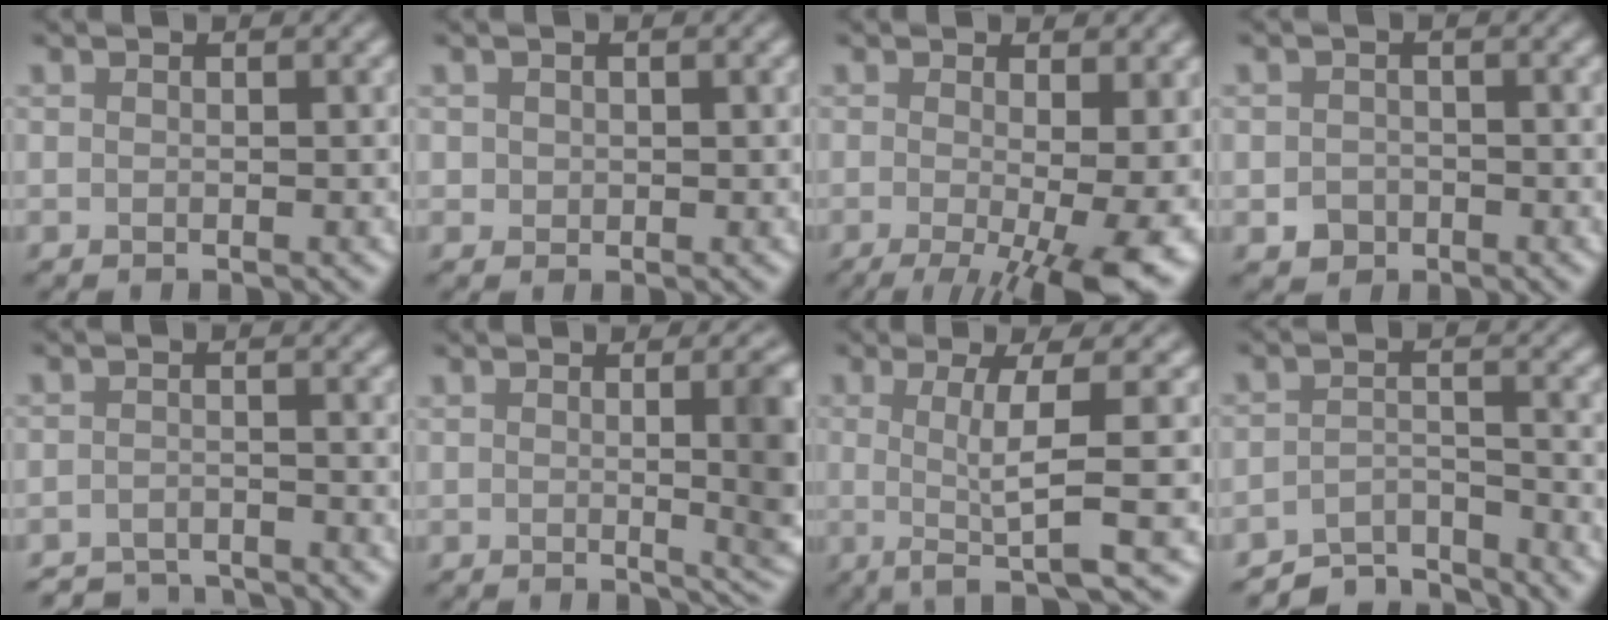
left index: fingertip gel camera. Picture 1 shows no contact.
{"total": 0.9, "force": [0.2, 0.7, 0.4], "torque": [-0.009, -0.002, 0.006]}
{"total": 9.3, "force": [-2.0, 2.5, 8.8], "torque": [-0.112, -0.015, -0.025]}
{"total": 1.6, "force": [-0.8, 1.3, 0.5], "torque": [-0.006, -0.004, -0.019]}
{"total": 3.6, "force": [-3.5, 0.4, 0.1], "torque": [0.005, -0.004, -0.064]}
{"total": 9.6, "force": [0.9, 3.6, 8.9], "torque": [-0.069, 0.009, 0.004]}
{"total": 5.4, "force": [-0.6, 0.5, 5.3], "torque": [-0.094, 0.000, -0.014]}
{"total": 4.8, "force": [-4.6, 1.0, 0.8], "torque": [-0.010, -0.002, -0.087]}